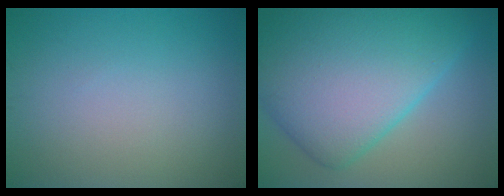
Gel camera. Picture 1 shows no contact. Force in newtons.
{"total": 13.3, "press": 13.3, "slide": 0.3}